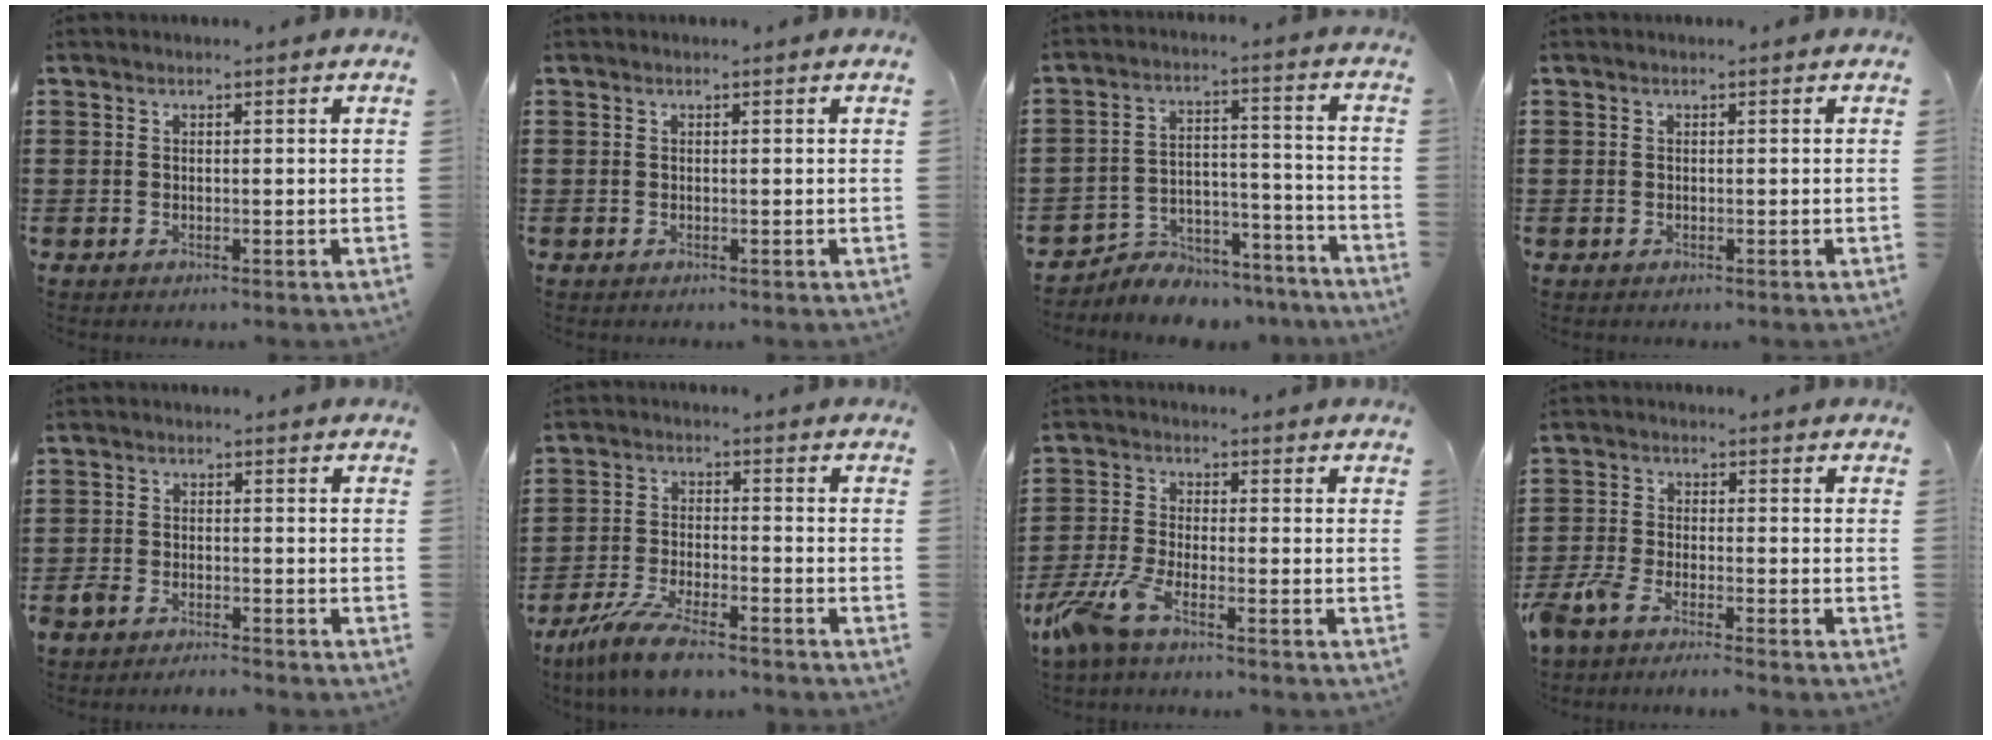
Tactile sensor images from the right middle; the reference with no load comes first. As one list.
[{"total": 0.0}, {"total": 6.2, "force": [-5.9, 1.8, 0.3], "torque": [-0.003, 0.018, -0.116]}, {"total": 0.0}, {"total": 2.6, "force": [-2.6, 0.4, 0.2], "torque": [-0.025, -0.004, -0.059]}, {"total": 7.4, "force": [-6.3, 0.9, 3.8], "torque": [-0.091, -0.008, -0.122]}, {"total": 6.4, "force": [-4.5, 1.4, 4.3], "torque": [-0.125, -0.020, -0.093]}, {"total": 4.2, "force": [-3.7, 0.6, 1.9], "torque": [-0.068, -0.014, -0.081]}]